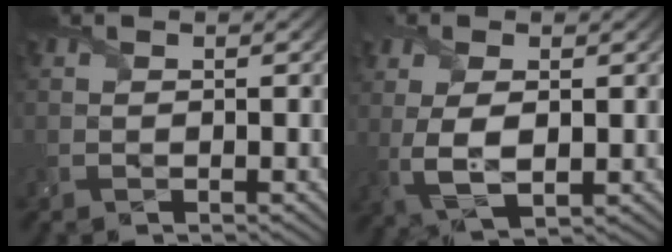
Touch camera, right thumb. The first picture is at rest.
{"total": 5.0, "force": [0.2, 2.4, 4.4], "torque": [-0.109, -0.005, 0.010]}